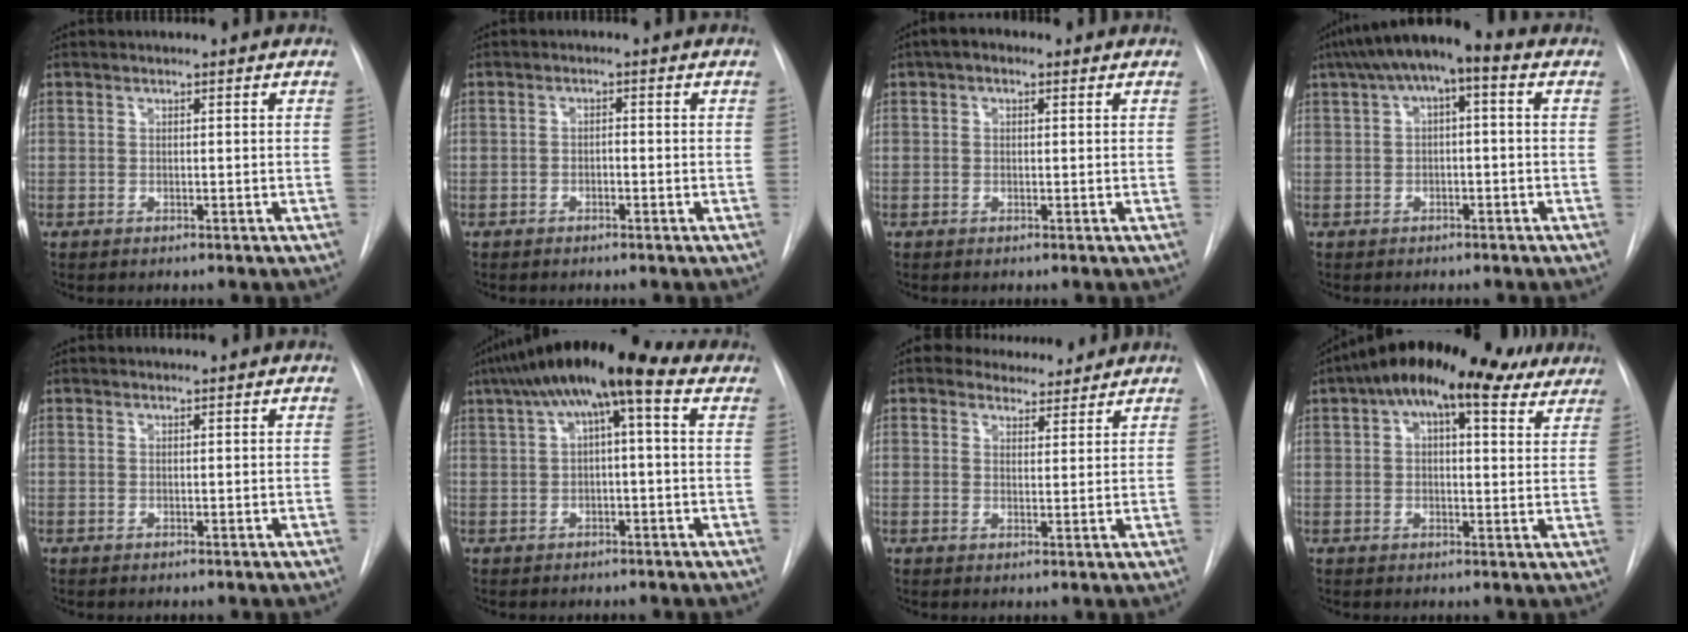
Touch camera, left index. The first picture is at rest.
{"total": 1.1, "force": [-0.7, 0.5, 0.7], "torque": [-0.006, 0.003, -0.014]}
{"total": 2.5, "force": [1.1, 1.5, 1.6], "torque": [-0.033, 0.019, 0.012]}
{"total": 8.7, "force": [3.0, 2.8, 7.7], "torque": [-0.140, 0.049, 0.041]}
{"total": 0.0}
{"total": 12.0, "force": [5.5, 2.3, 10.5], "torque": [-0.169, 0.057, 0.077]}
{"total": 5.9, "force": [5.4, 2.4, 0.9], "torque": [-0.003, 0.004, 0.069]}
{"total": 17.5, "force": [11.8, 6.2, 11.4], "torque": [-0.181, 0.061, 0.161]}